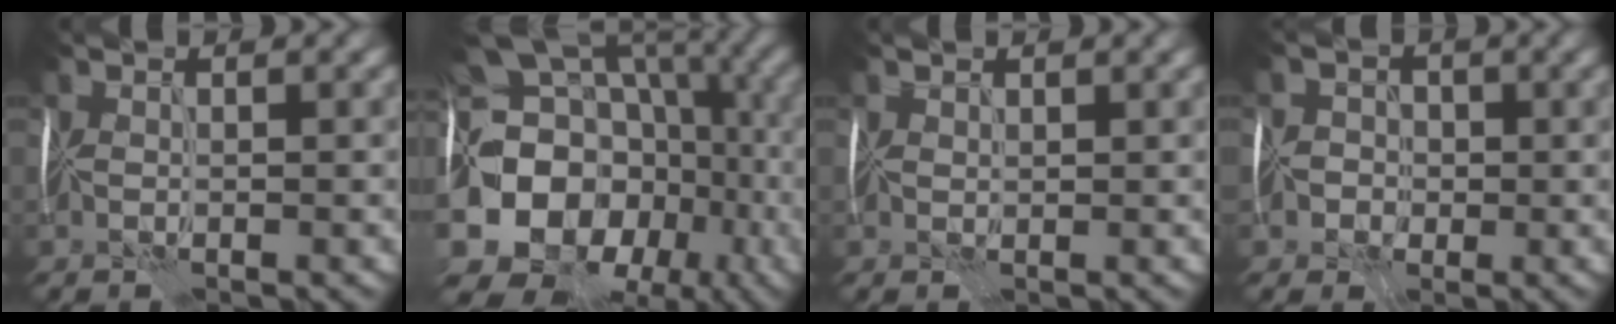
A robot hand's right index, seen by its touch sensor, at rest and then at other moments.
{"total": 18.8, "force": [-4.3, 14.3, 11.4], "torque": [-0.168, 0.005, -0.049]}
{"total": 1.0, "force": [0.8, 0.5, 0.1], "torque": [-0.006, 0.006, 0.012]}
{"total": 2.6, "force": [-1.6, 2.1, 0.1], "torque": [0.034, 0.007, -0.042]}